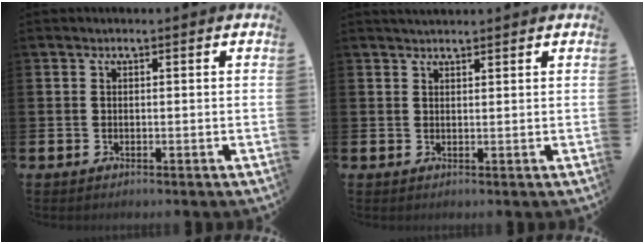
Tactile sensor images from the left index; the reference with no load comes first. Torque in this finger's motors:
{"motor_torque": [0.00, -0.06, 0.01, 0.04]}